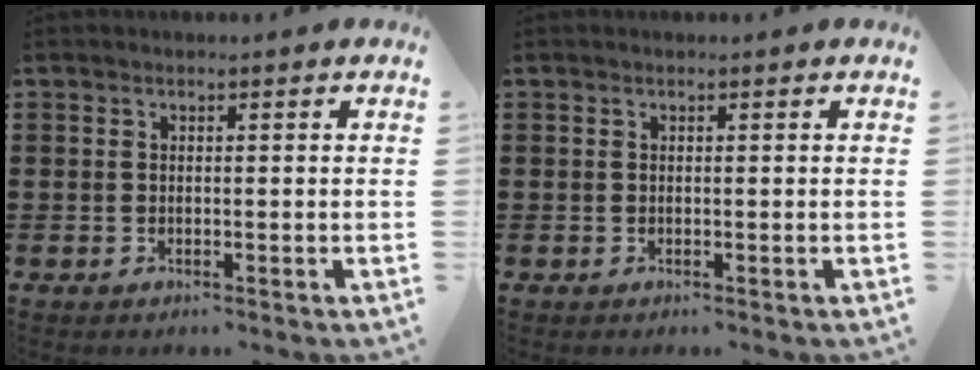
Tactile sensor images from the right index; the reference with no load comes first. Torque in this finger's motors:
{"motor_torque": [-0.45, 0.45, 0.00, 0.00]}